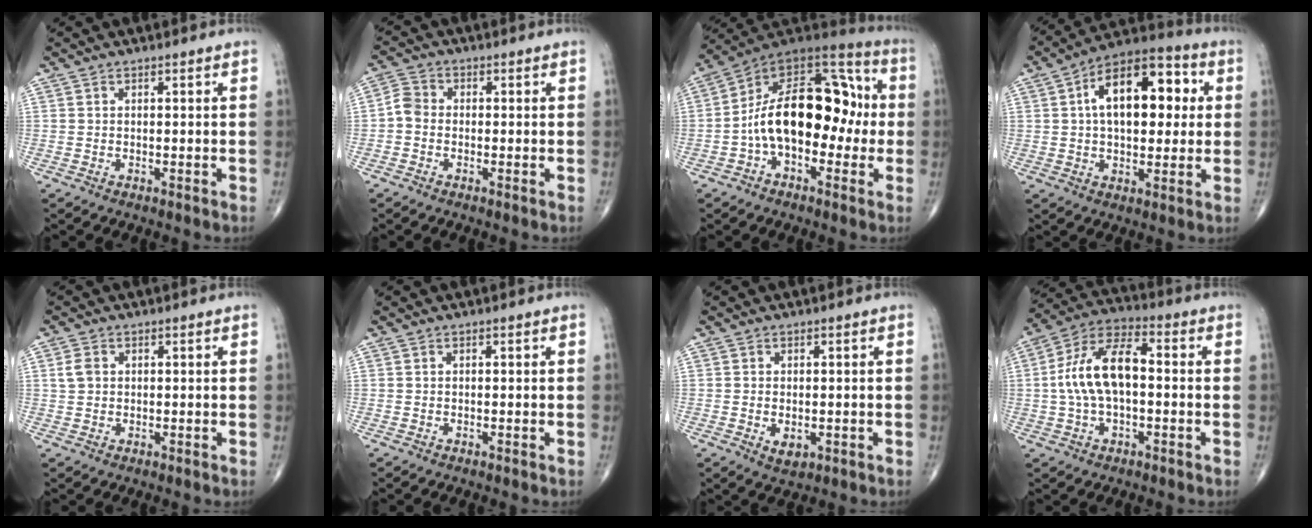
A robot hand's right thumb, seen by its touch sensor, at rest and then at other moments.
{"total": 3.3, "force": [-0.8, 2.6, 1.9], "torque": [-0.028, 0.009, -0.028]}
{"total": 20.3, "force": [-1.5, 12.0, 16.4], "torque": [-0.236, 0.056, -0.036]}
{"total": 17.7, "force": [3.4, 9.6, 14.5], "torque": [-0.193, 0.024, 0.045]}
{"total": 2.6, "force": [0.6, 2.0, 1.5], "torque": [-0.027, 0.005, 0.012]}
{"total": 0.0}
{"total": 3.8, "force": [-0.8, 2.4, 2.9], "torque": [-0.041, -0.005, -0.004]}
{"total": 13.3, "force": [0.0, 6.7, 11.4], "torque": [-0.221, 0.039, -0.007]}